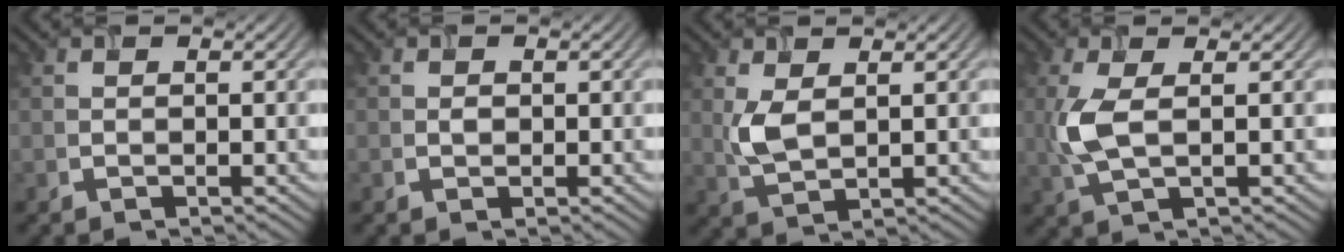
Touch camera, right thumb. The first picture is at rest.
{"total": 0.6, "force": [0.1, 0.5, 0.3], "torque": [-0.004, -0.002, 0.000]}
{"total": 4.1, "force": [1.0, 2.1, 3.4], "torque": [-0.086, 0.000, 0.025]}
{"total": 5.4, "force": [0.5, 2.1, 4.9], "torque": [-0.133, 0.000, 0.010]}